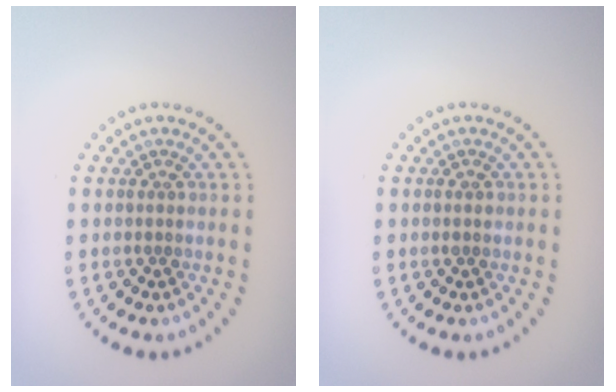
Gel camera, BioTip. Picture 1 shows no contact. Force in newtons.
{"total": 0.7, "press": 0.7, "slide": 0.1}